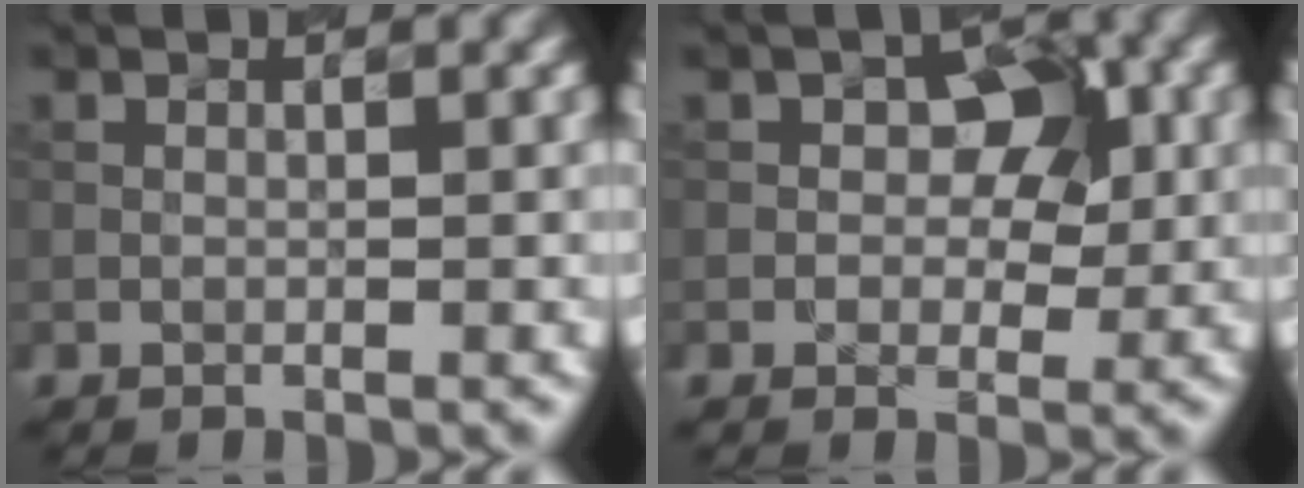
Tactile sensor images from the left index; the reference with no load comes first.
{"total": 4.0, "force": [0.5, 2.6, 3.0], "torque": [-0.035, 0.005, 0.011]}